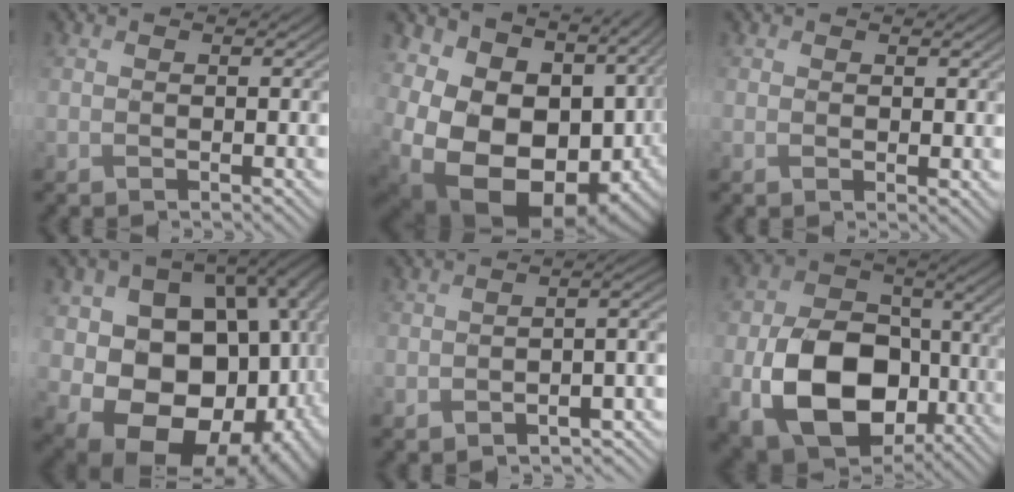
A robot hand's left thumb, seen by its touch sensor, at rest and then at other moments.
{"total": 20.1, "force": [-1.4, 14.5, 13.8], "torque": [-0.278, -0.057, 0.030]}
{"total": 0.5, "force": [0.3, 0.4, 0.2], "torque": [-0.001, -0.005, 0.008]}
{"total": 21.7, "force": [-1.2, 17.7, 12.5], "torque": [-0.197, -0.041, 0.026]}
{"total": 5.6, "force": [-3.8, 2.5, 3.3], "torque": [-0.035, -0.010, -0.063]}
{"total": 14.2, "force": [-4.1, 10.3, 8.8], "torque": [-0.172, -0.032, -0.081]}